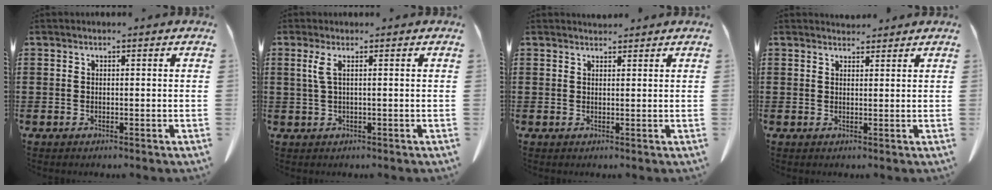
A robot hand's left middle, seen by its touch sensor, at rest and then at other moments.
{"total": 2.1, "force": [0.4, 0.1, 2.0], "torque": [-0.043, -0.002, 0.005]}
{"total": 1.3, "force": [1.3, 0.2, 0.1], "torque": [-0.004, 0.001, 0.024]}
{"total": 1.9, "force": [1.9, 0.5, 0.1], "torque": [0.002, -0.005, 0.034]}